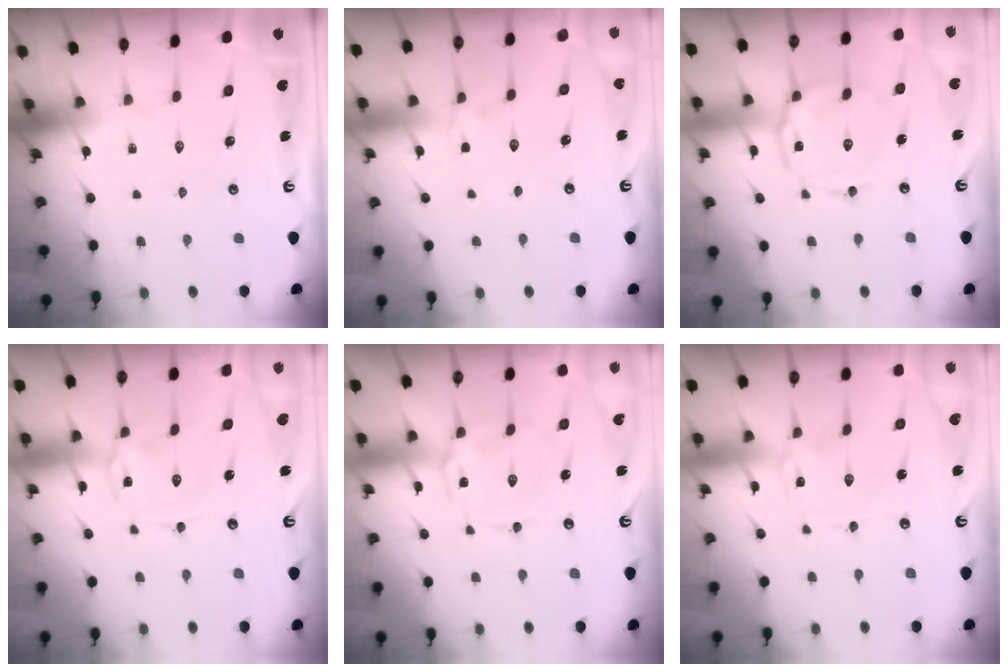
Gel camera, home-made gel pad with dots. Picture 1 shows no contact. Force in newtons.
{"total": 1.7, "press": 1.6, "slide": 0.5}
{"total": 7.8, "press": 7.8, "slide": 0.6}
{"total": 1.2, "press": 1.2, "slide": 0.2}
{"total": 2.9, "press": 2.9, "slide": 0.4}
{"total": 0.0}